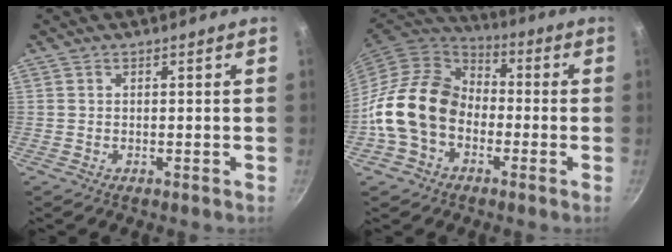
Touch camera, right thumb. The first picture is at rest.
{"total": 16.8, "force": [-3.4, 12.7, 10.4], "torque": [-0.155, 0.044, -0.079]}